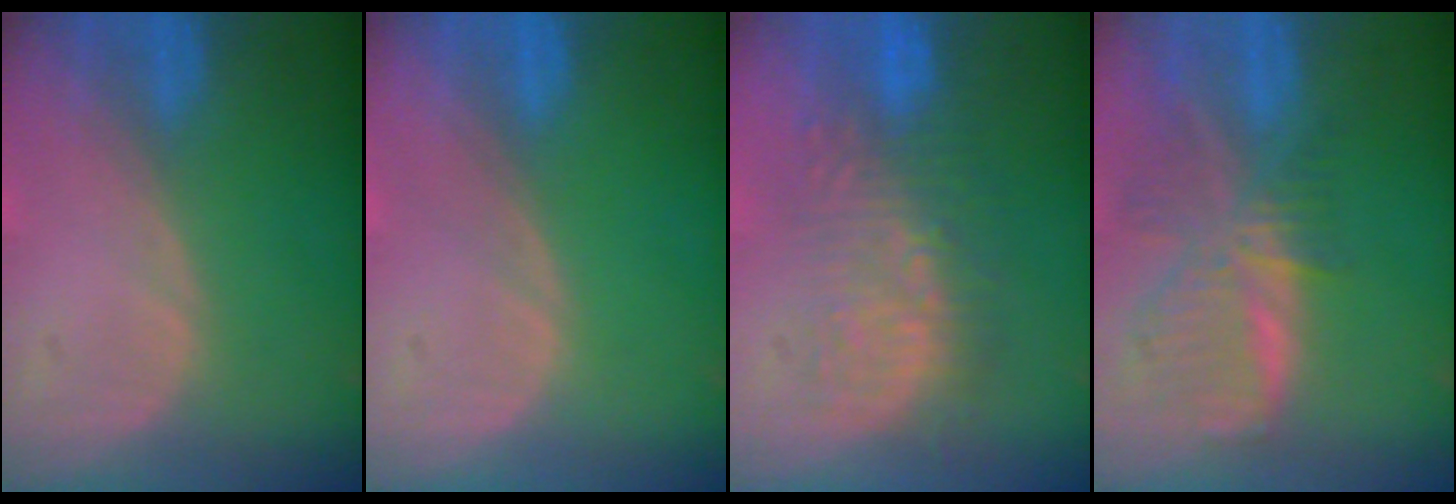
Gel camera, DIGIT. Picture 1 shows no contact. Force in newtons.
{"total": 0.0}
{"total": 8.9, "press": 8.7, "slide": 2.0}
{"total": 8.8, "press": 7.7, "slide": 4.4}